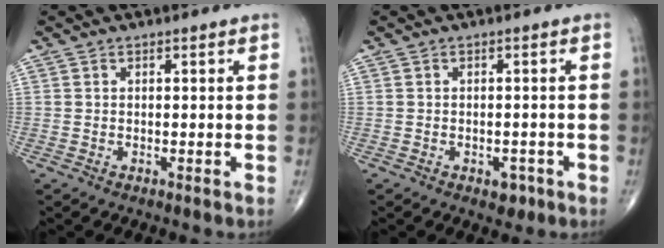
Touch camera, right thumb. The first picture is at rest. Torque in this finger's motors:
{"motor_torque": [2.70, 2.20, 0.11, -0.71, -0.03]}